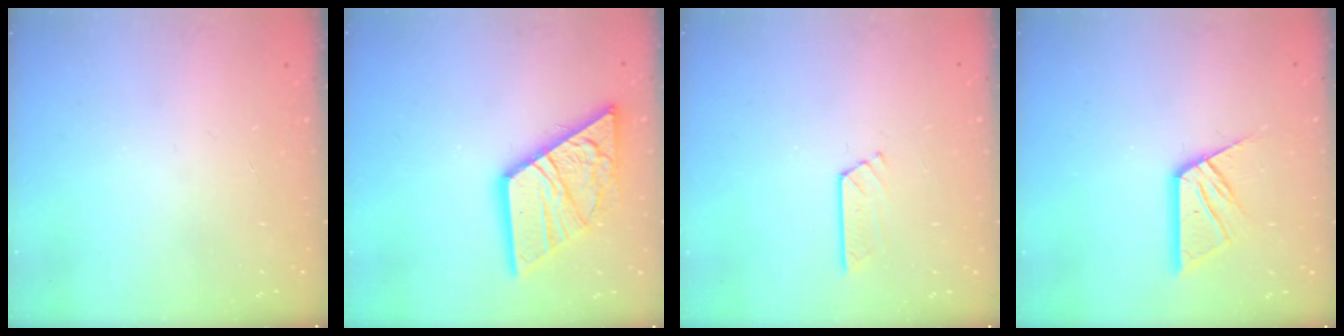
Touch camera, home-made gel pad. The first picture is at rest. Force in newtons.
{"total": 20.0, "press": 19.9, "slide": 2.2}
{"total": 3.5, "press": 3.4, "slide": 0.3}
{"total": 11.9, "press": 11.8, "slide": 1.1}